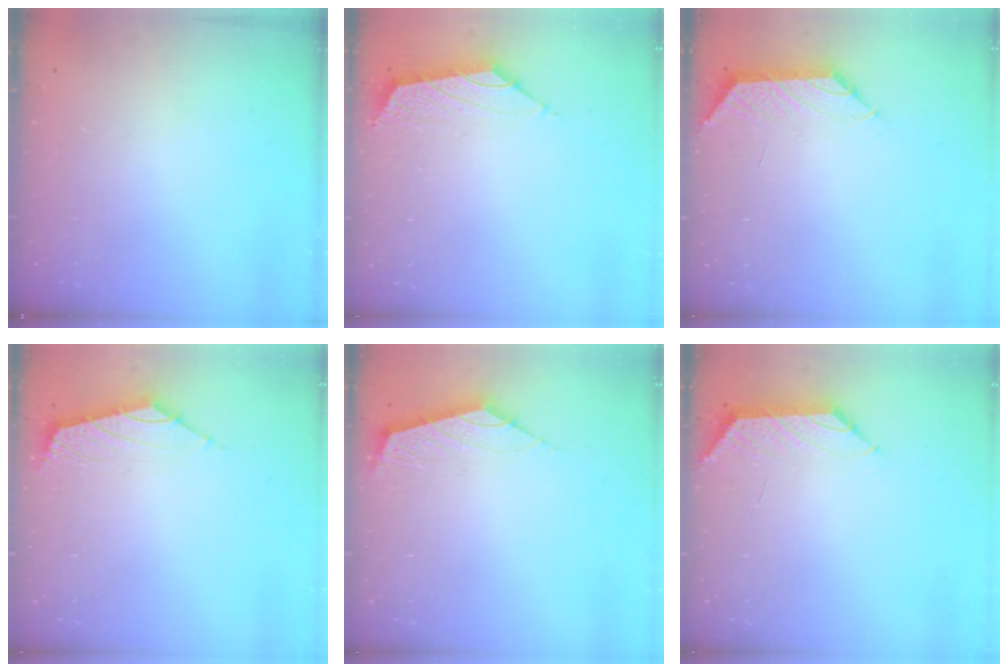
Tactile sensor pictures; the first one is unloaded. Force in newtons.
{"total": 1.6, "press": 1.5, "slide": 0.7}
{"total": 1.2, "press": 1.1, "slide": 0.6}
{"total": 1.8, "press": 1.7, "slide": 0.6}
{"total": 2.5, "press": 2.4, "slide": 0.6}
{"total": 1.2, "press": 1.1, "slide": 0.6}